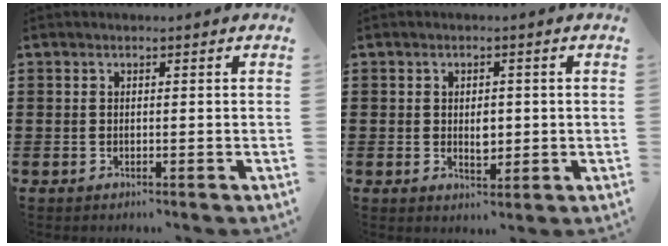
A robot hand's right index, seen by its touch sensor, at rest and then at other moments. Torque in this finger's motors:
{"motor_torque": [1.20, 0.94, 0.28, 0.07]}